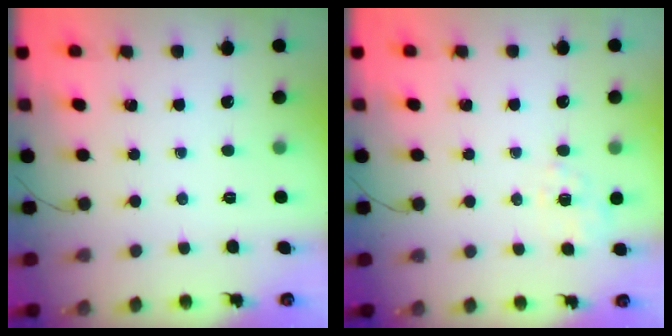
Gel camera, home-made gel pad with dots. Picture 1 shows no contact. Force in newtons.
{"total": 2.5, "press": 1.8, "slide": 1.7}